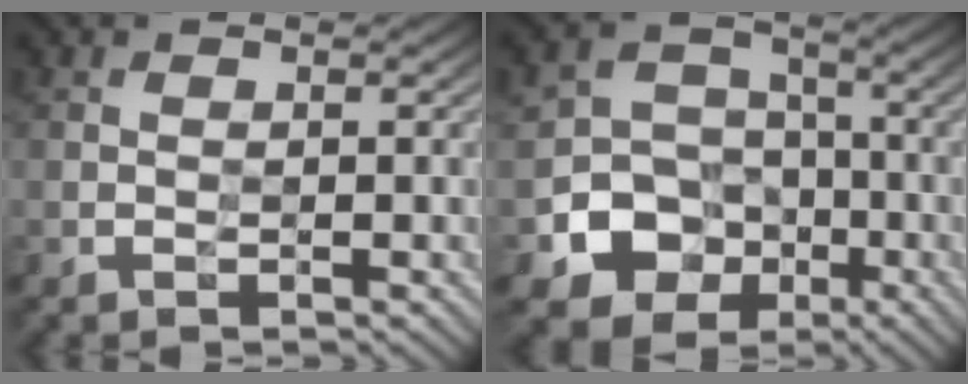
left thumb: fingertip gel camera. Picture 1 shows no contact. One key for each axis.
{"total": 10.9, "fx": -4.2, "fy": 9.4, "fz": 3.6, "tx": -0.083, "ty": -0.021, "tz": -0.105}